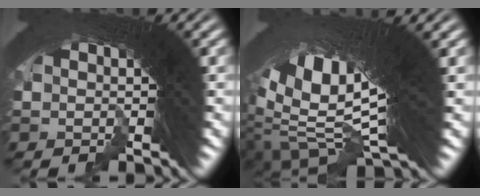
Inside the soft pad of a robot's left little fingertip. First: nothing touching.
{"total": 18.5, "force": [1.1, 9.4, 15.9], "torque": [-0.301, -0.038, 0.037]}